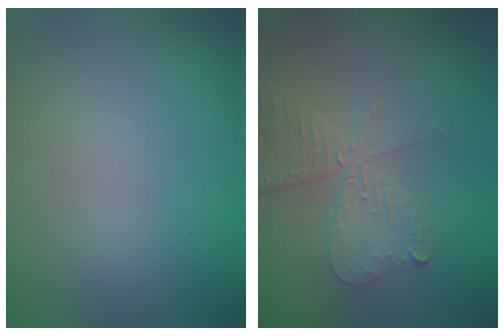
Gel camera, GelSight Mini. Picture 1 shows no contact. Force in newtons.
{"total": 4.0, "press": 3.5, "slide": 2.0}